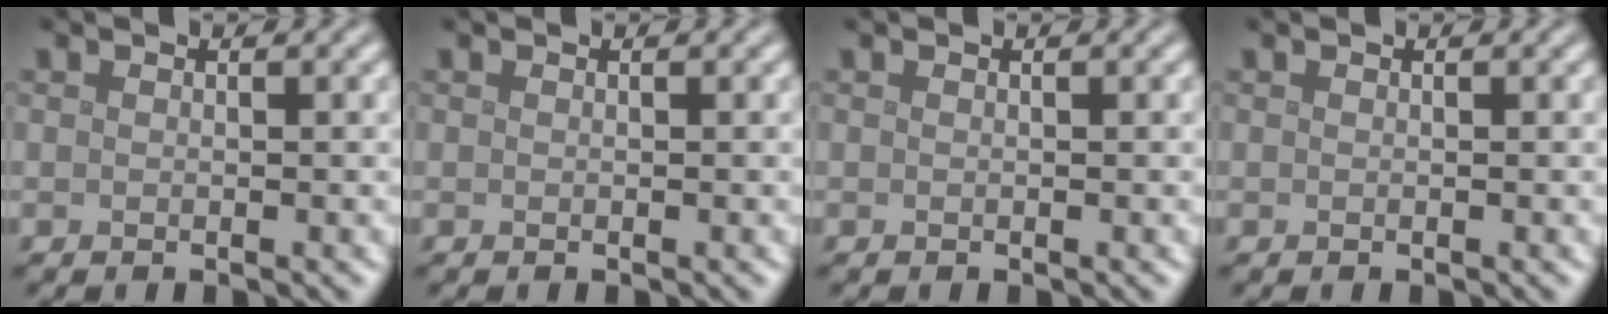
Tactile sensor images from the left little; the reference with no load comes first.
{"total": 0.0}
{"total": 0.0}
{"total": 0.0}